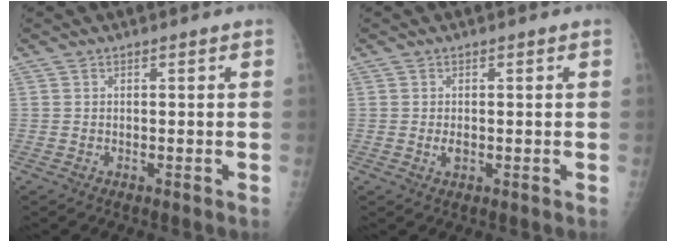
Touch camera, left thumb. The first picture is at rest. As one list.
[{"total": 1.3, "force": [0.0, 0.9, 1.0], "torque": [-0.011, -0.002, 0.001]}]